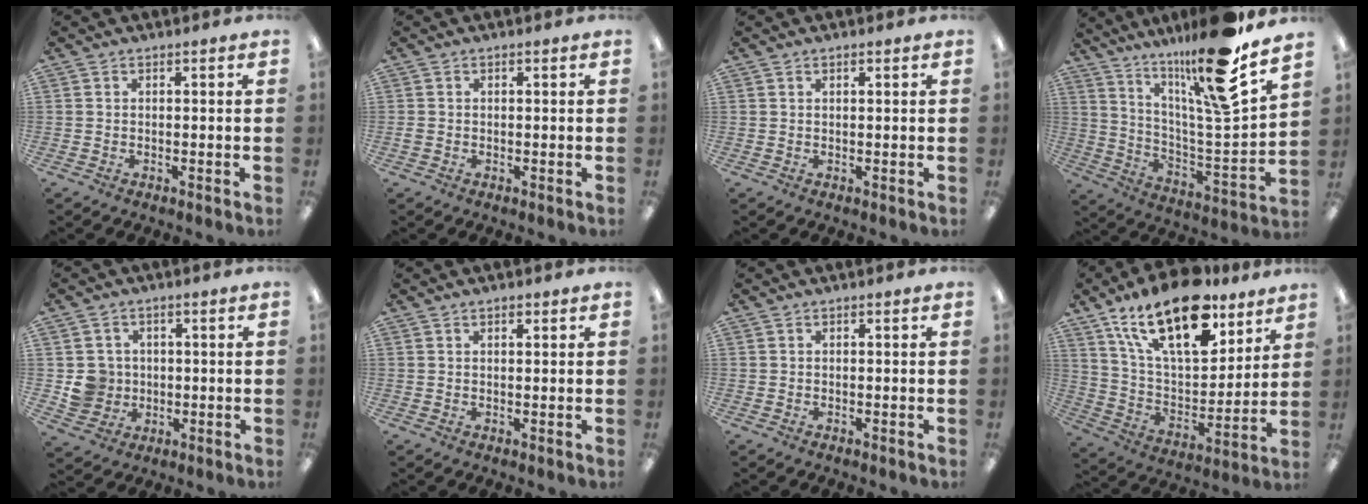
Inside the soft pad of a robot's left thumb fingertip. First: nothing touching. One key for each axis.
{"total": 0.9, "fx": -0.1, "fy": 0.7, "fz": 0.5, "tx": -0.009, "ty": 0.004, "tz": -0.004}
{"total": 0.7, "fx": 0.5, "fy": 0.2, "fz": 0.4, "tx": -0.009, "ty": 0.001, "tz": 0.009}
{"total": 19.7, "fx": 15.2, "fy": 1.0, "fz": 12.5, "tx": -0.218, "ty": -0.104, "tz": 0.234}
{"total": 6.5, "fx": 0.1, "fy": 6.4, "fz": 1.1, "tx": -0.013, "ty": 0.007, "tz": 0.008}
{"total": 1.2, "fx": 0.9, "fy": 0.5, "fz": 0.7, "tx": -0.007, "ty": -0.003, "tz": 0.014}
{"total": 0.0}
{"total": 23.0, "fx": 15.5, "fy": 9.9, "fz": 13.8, "tx": -0.249, "ty": -0.086, "tz": 0.269}